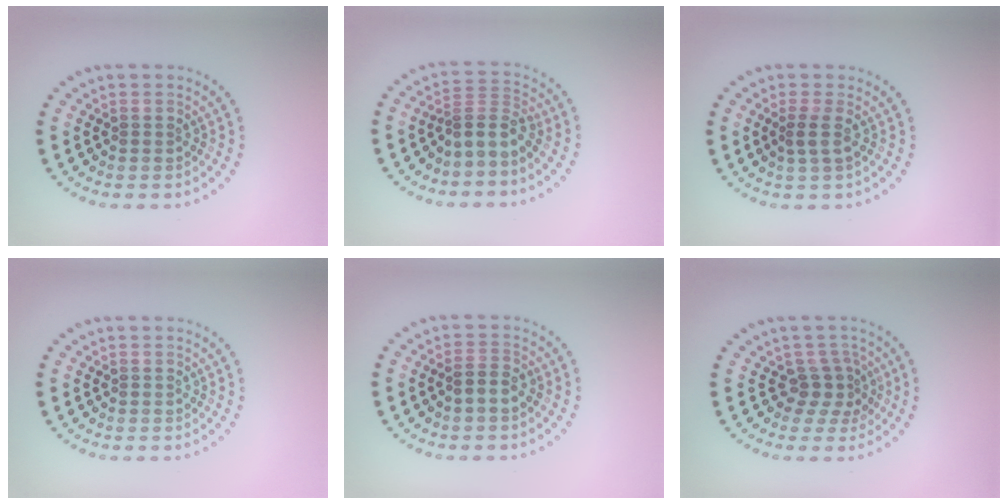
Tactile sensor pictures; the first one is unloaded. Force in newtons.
{"total": 2.7, "press": 1.8, "slide": 2.0}
{"total": 1.1, "press": 0.8, "slide": 0.8}
{"total": 0.0}
{"total": 1.6, "press": 1.5, "slide": 0.5}
{"total": 2.3, "press": 1.6, "slide": 1.6}